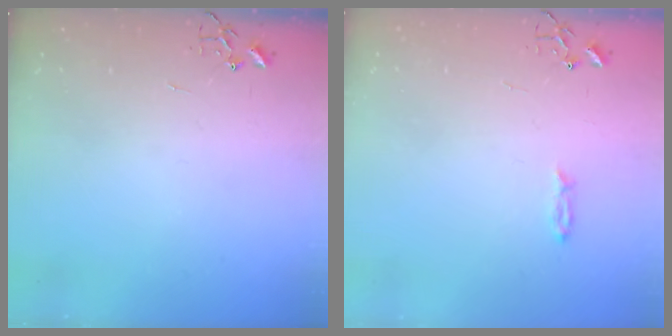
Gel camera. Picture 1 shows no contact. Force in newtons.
{"total": 3.2, "press": 3.1, "slide": 0.3}